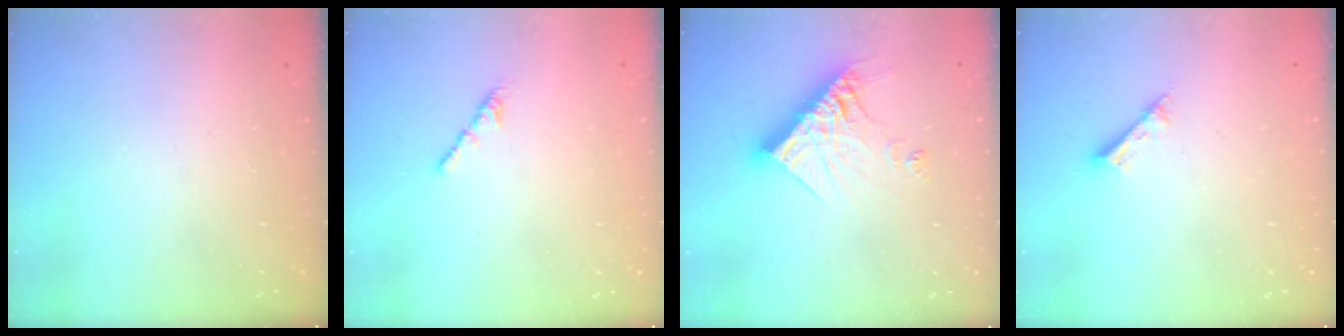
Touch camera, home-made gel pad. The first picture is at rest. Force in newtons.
{"total": 2.1, "press": 2.0, "slide": 0.7}
{"total": 13.5, "press": 13.5, "slide": 1.1}
{"total": 2.5, "press": 2.5, "slide": 0.1}